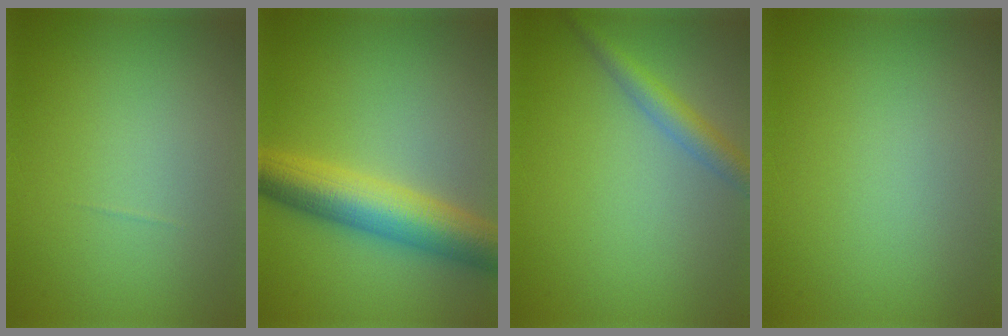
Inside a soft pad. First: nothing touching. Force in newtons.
{"total": 7.3, "press": 7.3, "slide": 0.0}
{"total": 2.8, "press": 2.8, "slide": 0.1}
{"total": 0.0}